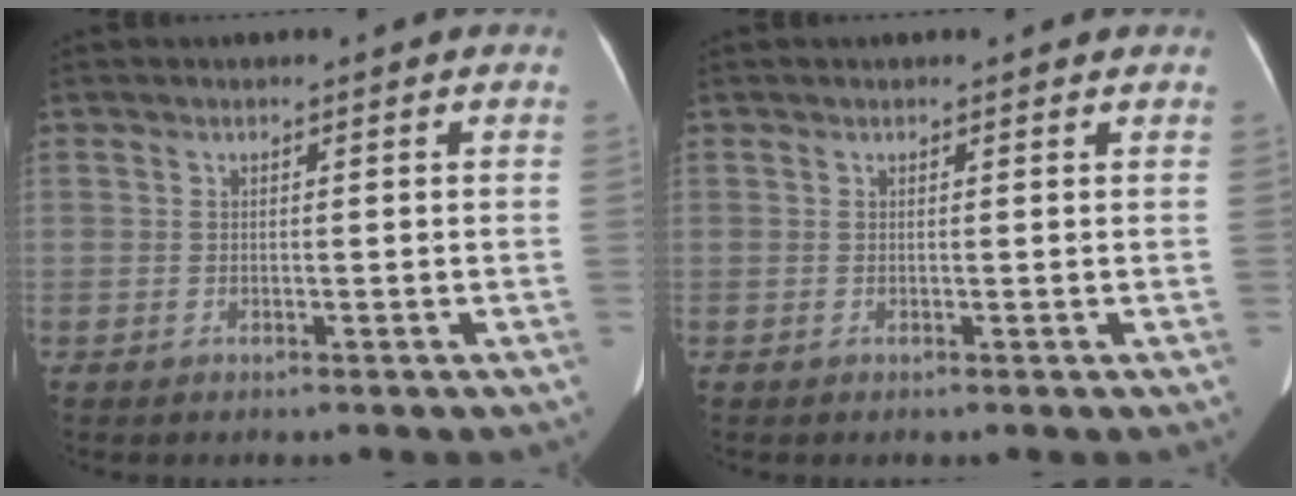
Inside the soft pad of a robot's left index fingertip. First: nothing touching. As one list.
[{"total": 2.8, "force": [2.6, 0.6, 1.0], "torque": [-0.010, 0.002, 0.024]}]